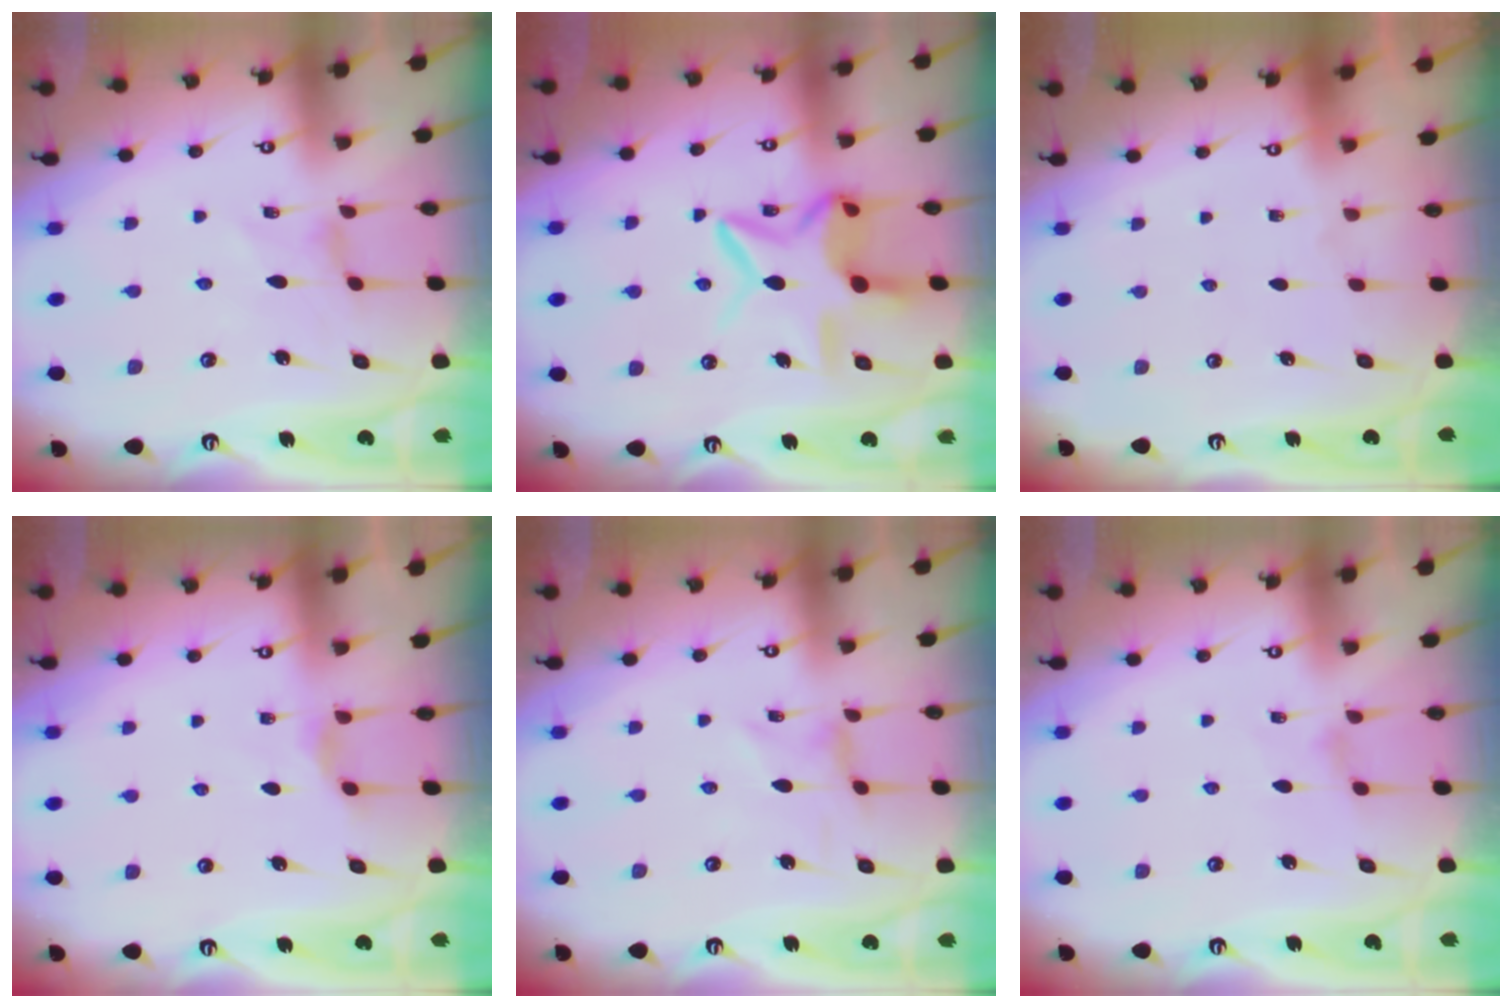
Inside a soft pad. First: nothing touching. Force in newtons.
{"total": 11.5, "press": 11.5, "slide": 1.0}
{"total": 0.0}
{"total": 2.4, "press": 2.4, "slide": 0.4}
{"total": 0.0}
{"total": 1.2, "press": 1.1, "slide": 0.3}